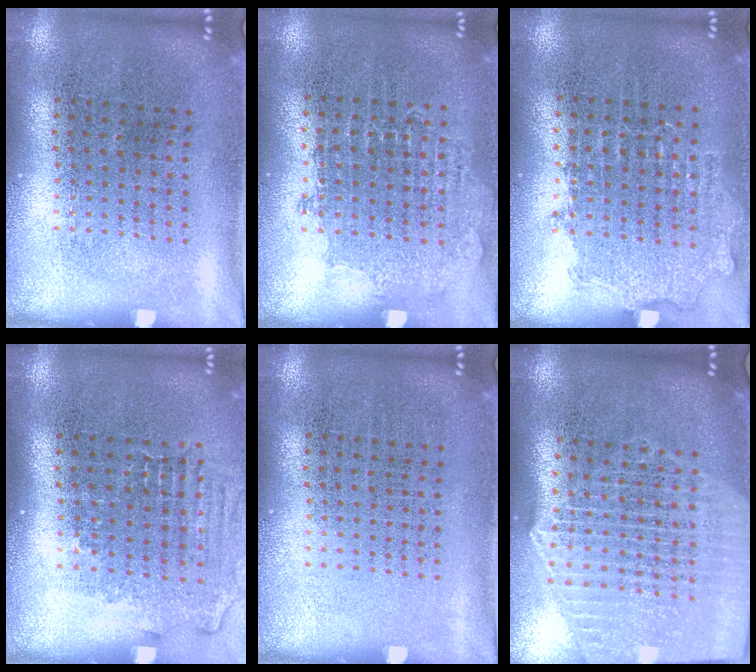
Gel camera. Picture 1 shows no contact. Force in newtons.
{"total": 0.8, "press": 0.8, "slide": 0.3}
{"total": 0.8, "press": 0.7, "slide": 0.2}
{"total": 1.4, "press": 1.2, "slide": 0.6}
{"total": 0.0}
{"total": 2.8, "press": 2.3, "slide": 1.5}